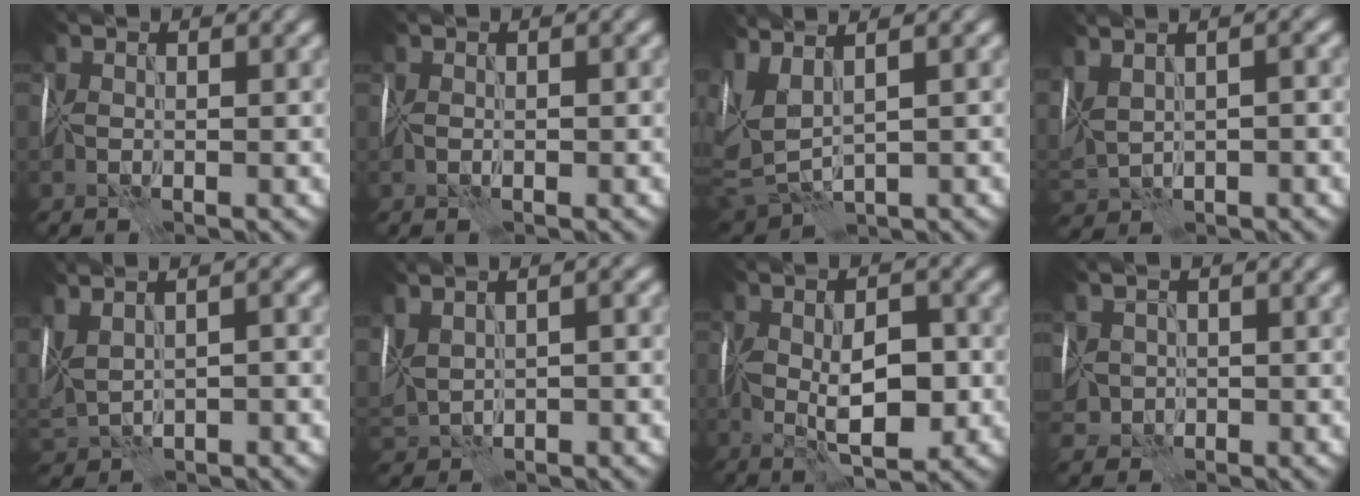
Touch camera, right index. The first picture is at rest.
{"total": 0.9, "force": [-0.1, 0.4, 0.8], "torque": [-0.014, 0.002, 0.002]}
{"total": 5.1, "force": [1.4, 2.1, 4.5], "torque": [-0.110, 0.002, 0.032]}
{"total": 7.6, "force": [1.4, 3.7, 6.4], "torque": [-0.139, 0.016, 0.045]}
{"total": 6.9, "force": [0.9, 3.4, 6.0], "torque": [-0.123, 0.012, 0.038]}
{"total": 6.4, "force": [1.2, 3.4, 5.3], "torque": [-0.115, 0.014, 0.037]}
{"total": 6.4, "force": [-0.7, 3.0, 5.6], "torque": [-0.097, -0.003, -0.008]}
{"total": 2.3, "force": [0.4, 2.1, 1.0], "torque": [-0.022, 0.001, 0.009]}